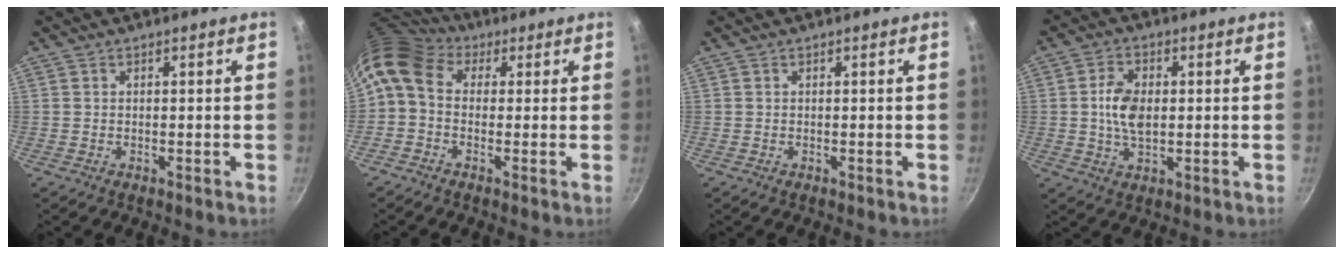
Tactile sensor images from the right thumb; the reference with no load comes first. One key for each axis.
{"total": 10.2, "fx": 2.2, "fy": 7.6, "fz": 6.4, "tx": -0.121, "ty": 0.026, "tz": 0.019}
{"total": 0.0}
{"total": 7.2, "fx": 0.4, "fy": 4.4, "fz": 5.6, "tx": -0.097, "ty": 0.003, "tz": 0.005}